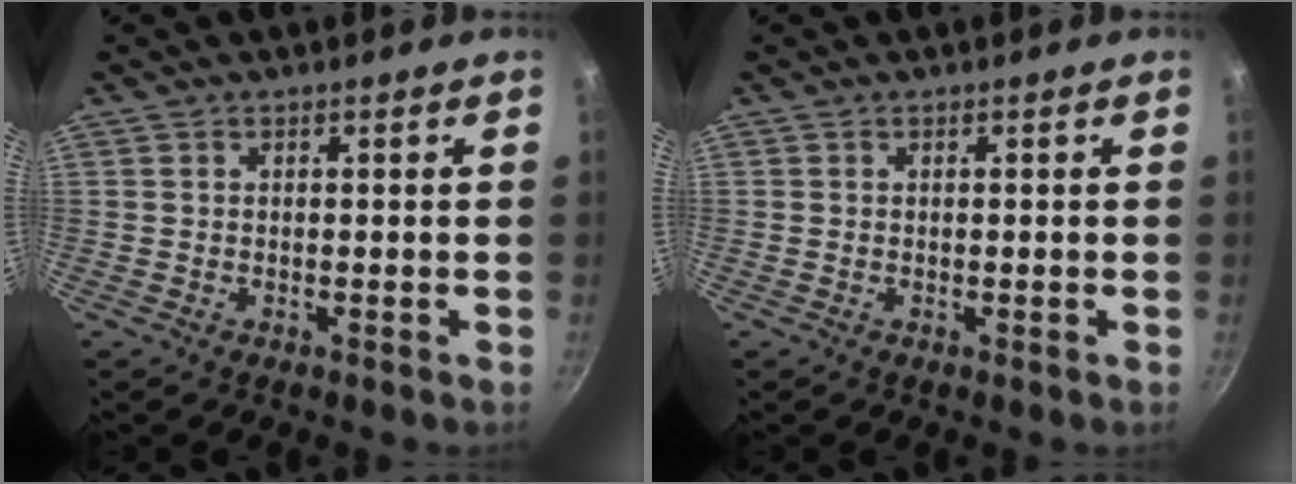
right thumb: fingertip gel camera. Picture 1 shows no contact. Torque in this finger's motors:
{"motor_torque": [-0.02, -0.15, 0.16, 0.01, 0.00]}